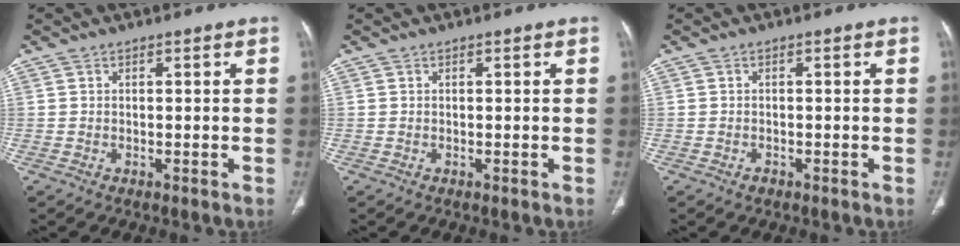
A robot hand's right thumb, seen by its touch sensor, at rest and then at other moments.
{"total": 0.0}
{"total": 0.8, "force": [-0.5, 0.6, 0.3], "torque": [-0.005, 0.001, -0.008]}